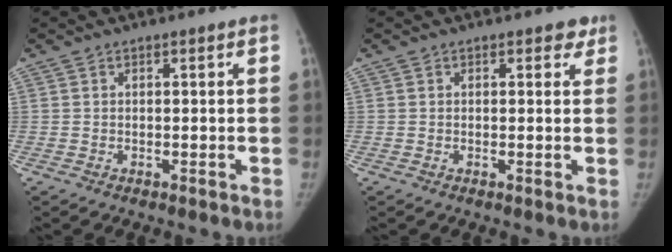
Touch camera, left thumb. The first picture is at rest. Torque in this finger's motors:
{"motor_torque": [0.24, 0.08, 0.61, -0.42, 0.04]}